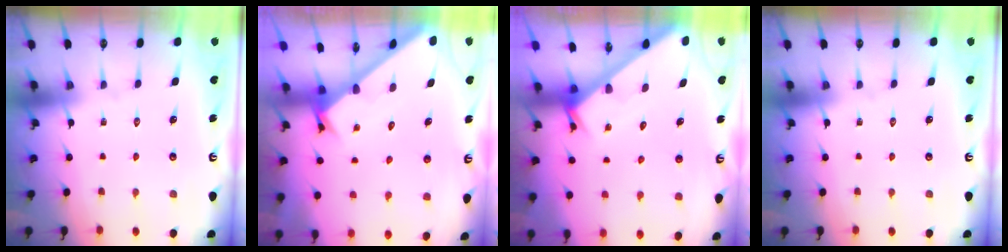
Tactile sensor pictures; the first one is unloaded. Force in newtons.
{"total": 2.4, "press": 2.4, "slide": 0.1}
{"total": 4.1, "press": 4.1, "slide": 0.3}
{"total": 0.0}